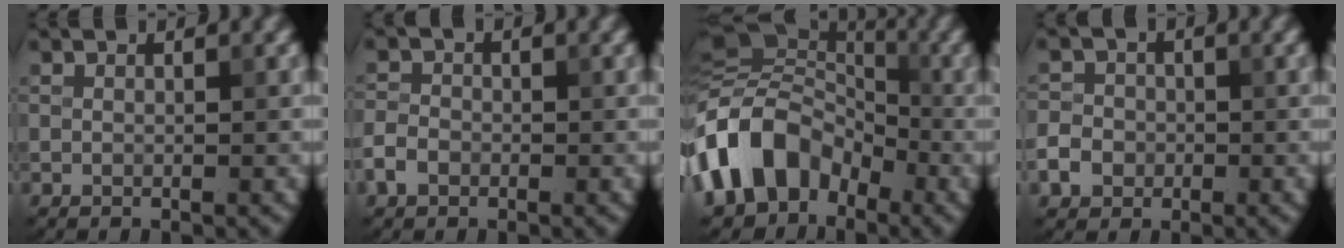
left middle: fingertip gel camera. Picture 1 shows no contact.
{"total": 2.1, "force": [-1.1, 1.5, 1.0], "torque": [-0.017, 0.004, -0.027]}
{"total": 10.0, "force": [-4.3, 7.0, 5.7], "torque": [-0.101, 0.012, -0.100]}
{"total": 3.3, "force": [-1.2, 2.9, 1.1], "torque": [-0.006, 0.000, -0.032]}